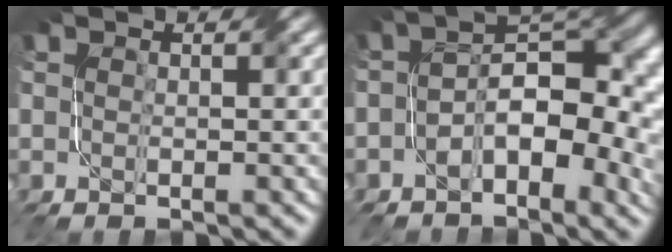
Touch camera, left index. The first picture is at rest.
{"total": 8.5, "force": [-1.9, 4.2, 7.2], "torque": [-0.098, 0.013, -0.037]}